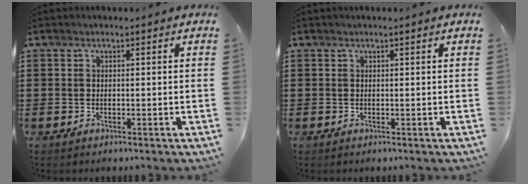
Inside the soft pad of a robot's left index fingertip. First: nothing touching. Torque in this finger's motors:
{"motor_torque": [0.32, -0.23, 0.05, 0.01]}